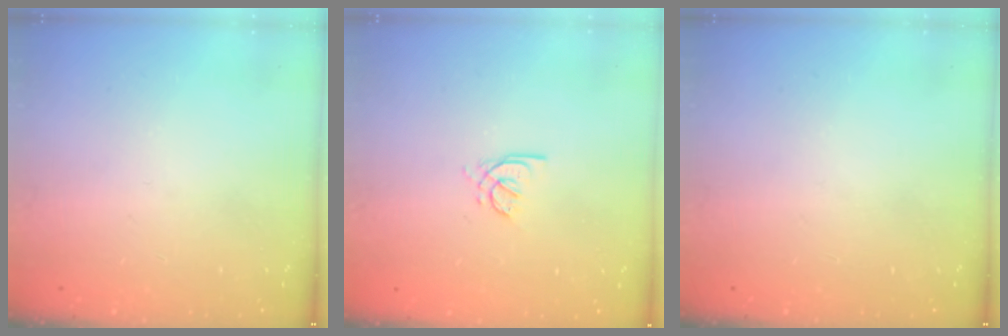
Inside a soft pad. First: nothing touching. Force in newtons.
{"total": 2.4, "press": 2.4, "slide": 0.6}
{"total": 0.0}